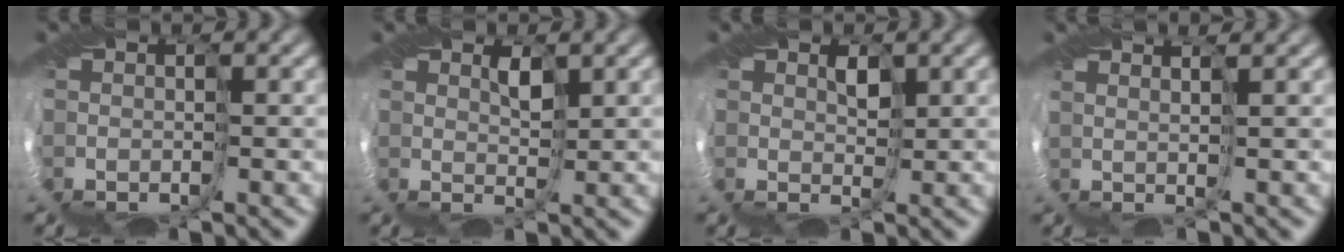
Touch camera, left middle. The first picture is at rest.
{"total": 1.2, "force": [1.1, -0.6, 0.2], "torque": [-0.010, 0.004, 0.025]}
{"total": 1.0, "force": [1.0, 0.0, 0.0], "torque": [-0.003, 0.001, 0.022]}
{"total": 3.5, "force": [2.5, 0.6, 2.3], "torque": [-0.010, 0.039, 0.010]}